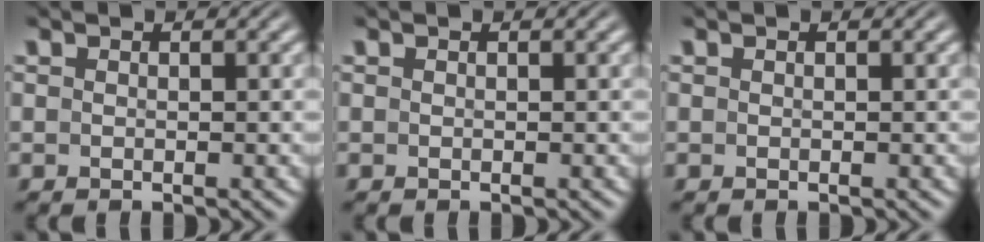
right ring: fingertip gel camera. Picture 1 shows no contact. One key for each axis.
{"total": 0.0}
{"total": 0.0}